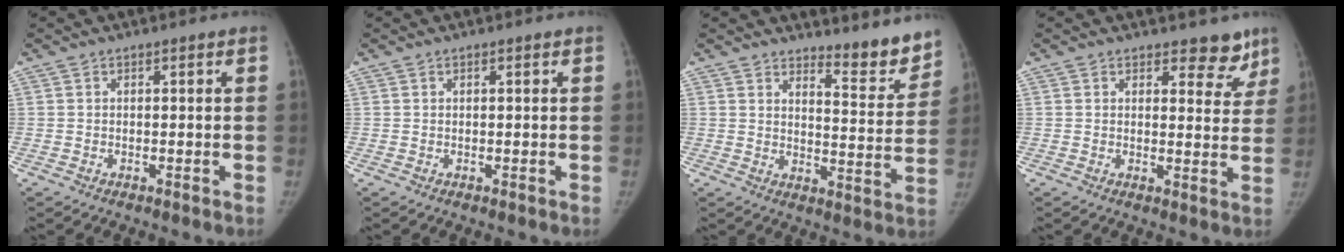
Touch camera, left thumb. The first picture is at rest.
{"total": 0.0}
{"total": 9.0, "force": [8.3, 2.1, 2.9], "torque": [-0.007, -0.084, 0.110]}
{"total": 5.6, "force": [4.5, 2.8, 1.7], "torque": [0.022, -0.031, 0.048]}